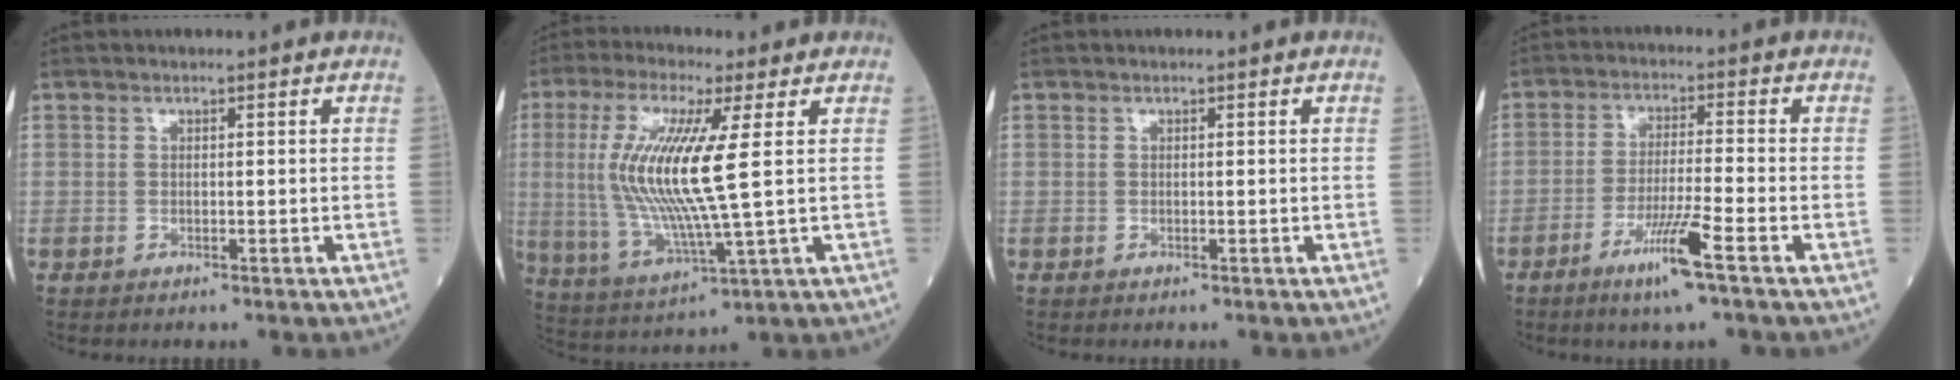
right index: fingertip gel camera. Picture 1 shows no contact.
{"total": 13.8, "force": [1.9, 0.7, 13.7], "torque": [-0.302, -0.010, 0.033]}
{"total": 0.0}
{"total": 7.2, "force": [-4.0, -0.7, 5.9], "torque": [-0.112, -0.014, -0.074]}